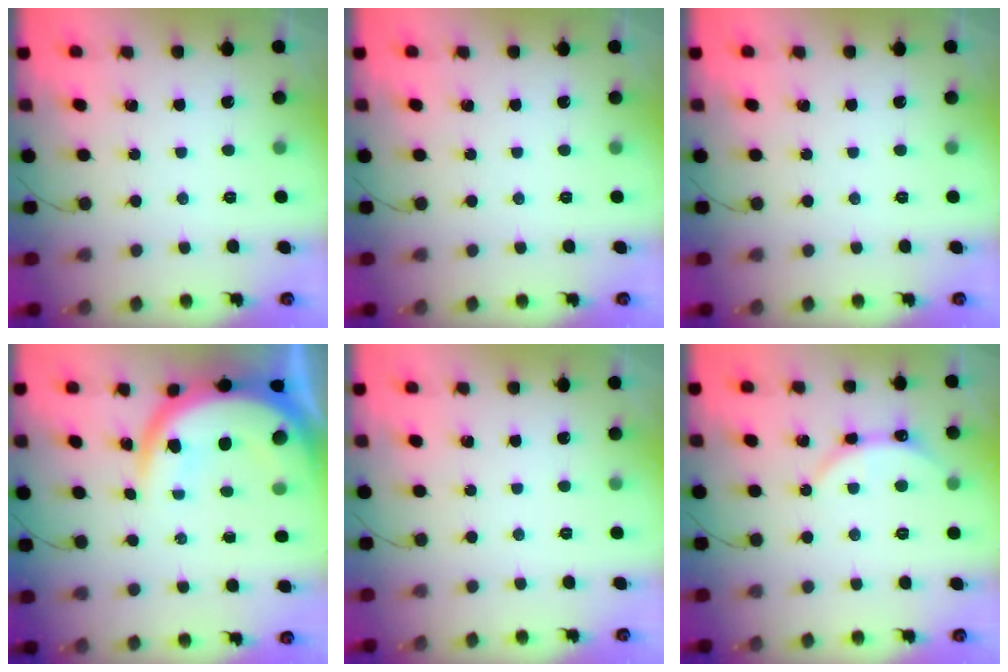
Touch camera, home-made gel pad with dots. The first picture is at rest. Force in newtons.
{"total": 0.0}
{"total": 0.0}
{"total": 13.8, "press": 13.7, "slide": 1.3}
{"total": 0.0}
{"total": 4.4, "press": 4.0, "slide": 1.8}